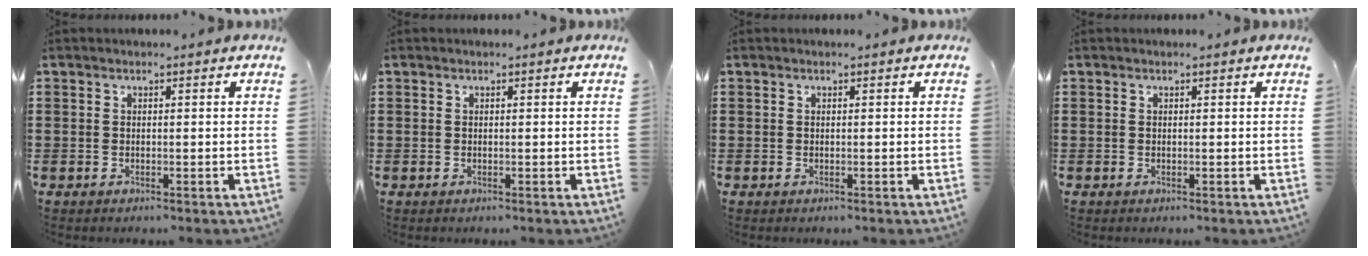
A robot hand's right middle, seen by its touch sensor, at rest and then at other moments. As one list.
[{"total": 0.0}, {"total": 0.0}, {"total": 0.0}]